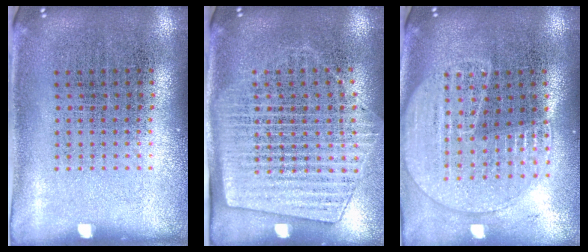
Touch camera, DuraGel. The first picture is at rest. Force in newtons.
{"total": 1.8, "press": 1.5, "slide": 1.0}
{"total": 1.8, "press": 1.7, "slide": 0.6}